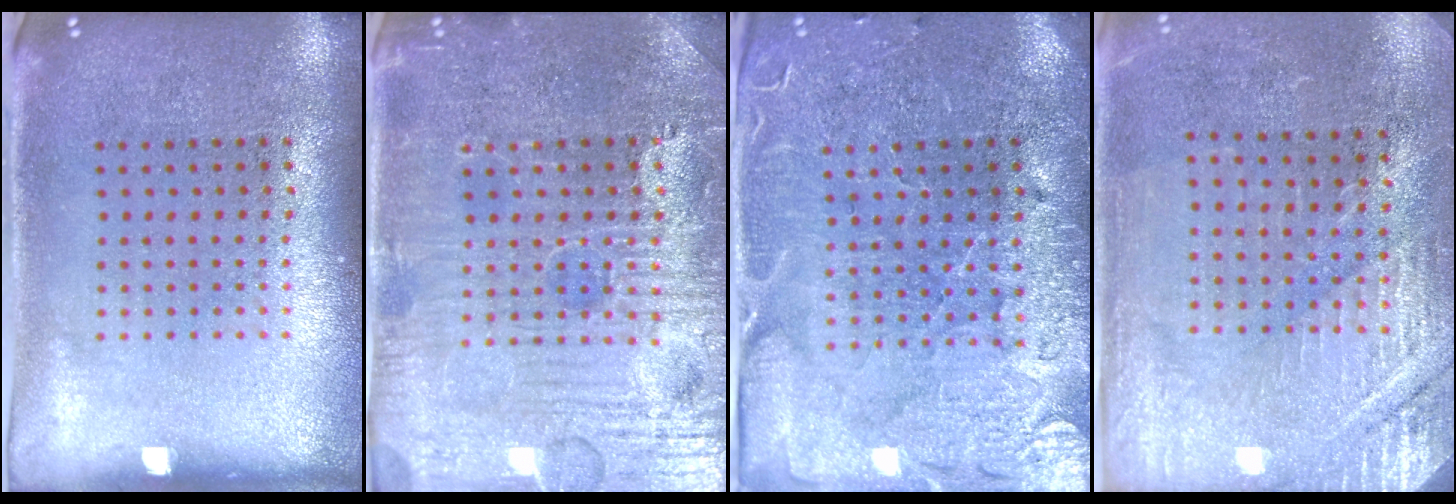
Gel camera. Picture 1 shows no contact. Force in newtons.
{"total": 5.0, "press": 4.9, "slide": 1.1}
{"total": 3.5, "press": 3.4, "slide": 0.9}
{"total": 2.9, "press": 2.9, "slide": 0.3}